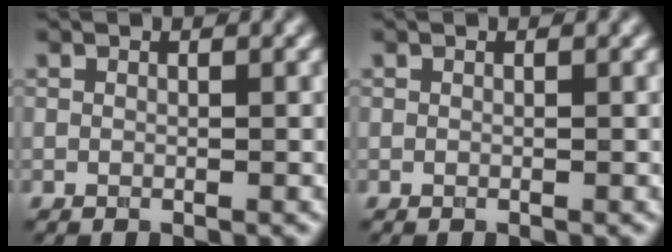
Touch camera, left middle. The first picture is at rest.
{"total": 0.0}